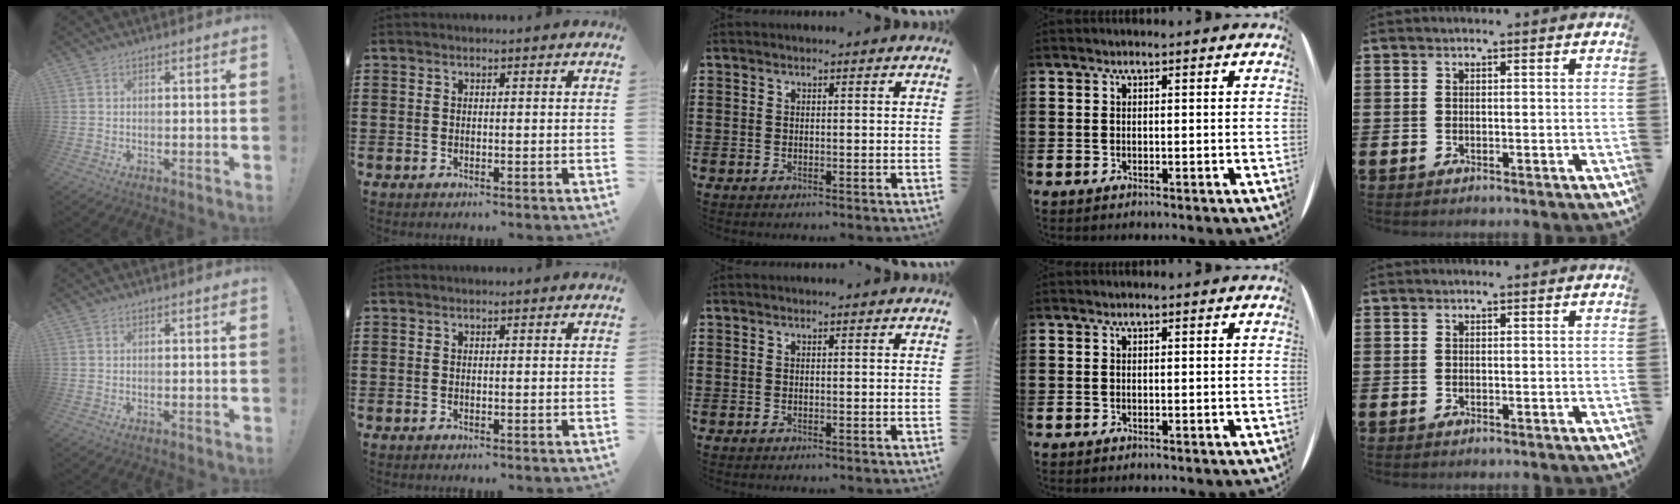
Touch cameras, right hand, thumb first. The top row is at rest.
{}